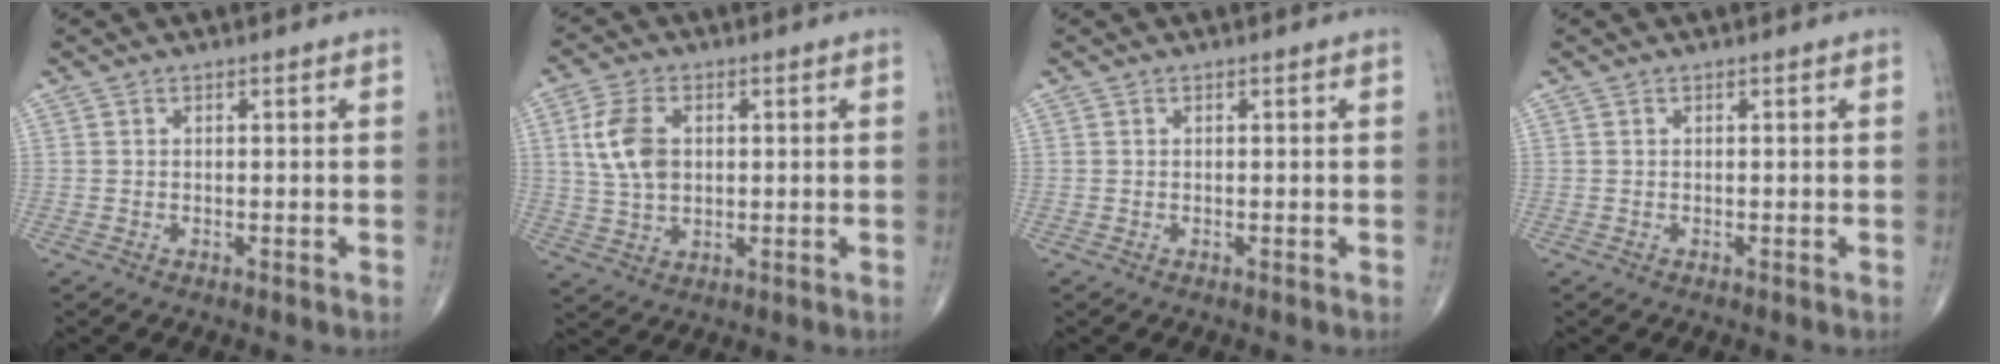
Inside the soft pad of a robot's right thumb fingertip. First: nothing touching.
{"total": 8.6, "force": [1.8, 5.6, 6.3], "torque": [-0.122, 0.001, 0.037]}
{"total": 0.0}
{"total": 0.0}